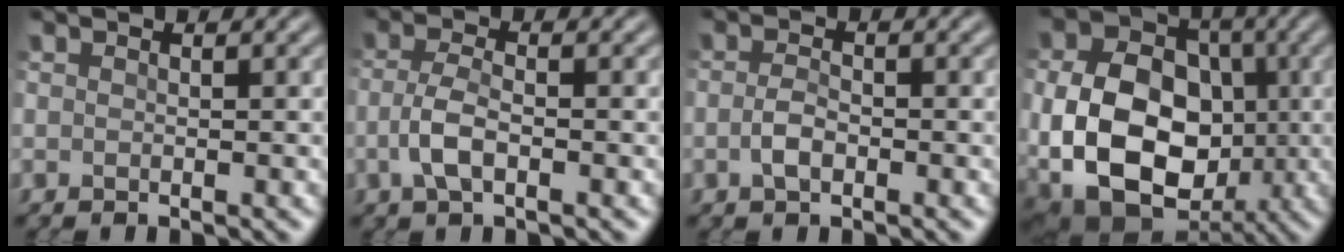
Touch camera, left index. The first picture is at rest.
{"total": 3.0, "force": [-0.8, 1.2, 2.6], "torque": [-0.061, -0.001, -0.022]}
{"total": 1.9, "force": [-0.6, 1.0, 1.5], "torque": [-0.032, 0.001, -0.016]}
{"total": 14.9, "force": [-2.0, 11.2, 9.7], "torque": [-0.164, -0.013, -0.040]}